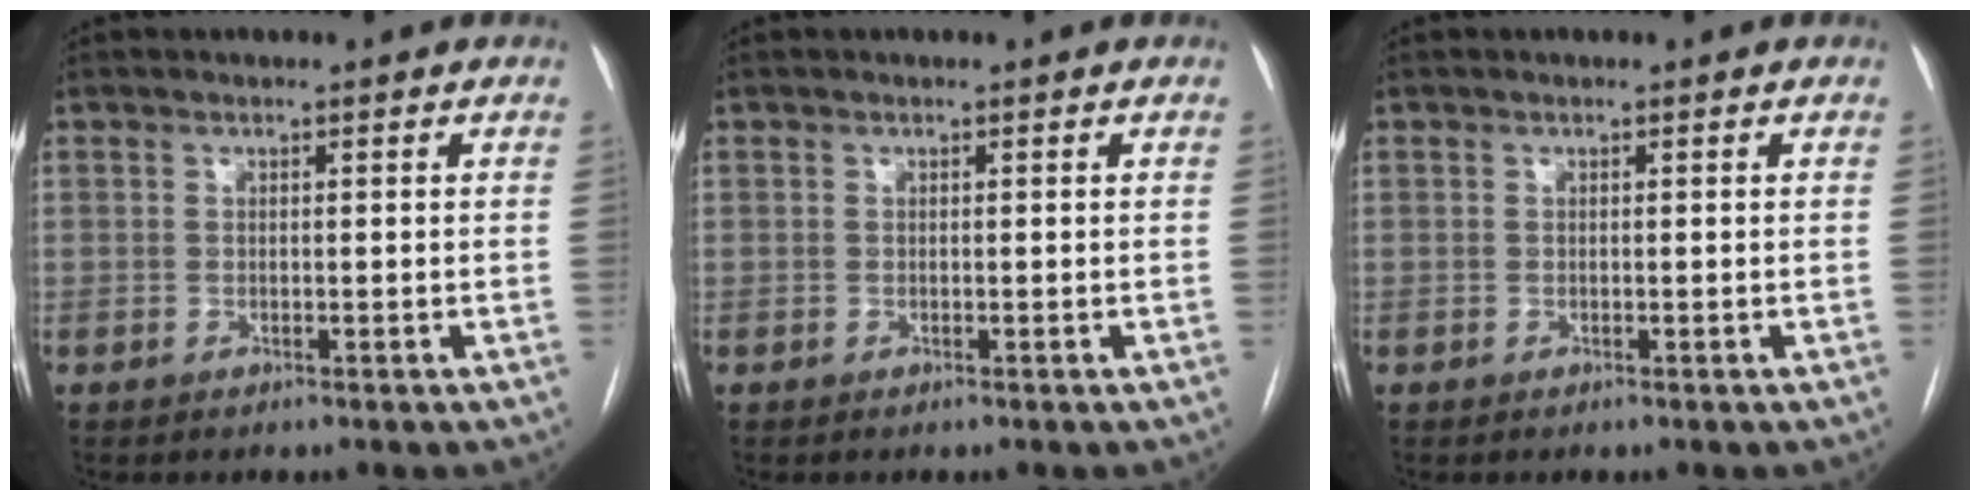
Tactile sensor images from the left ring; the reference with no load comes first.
{"total": 0.0}
{"total": 0.0}